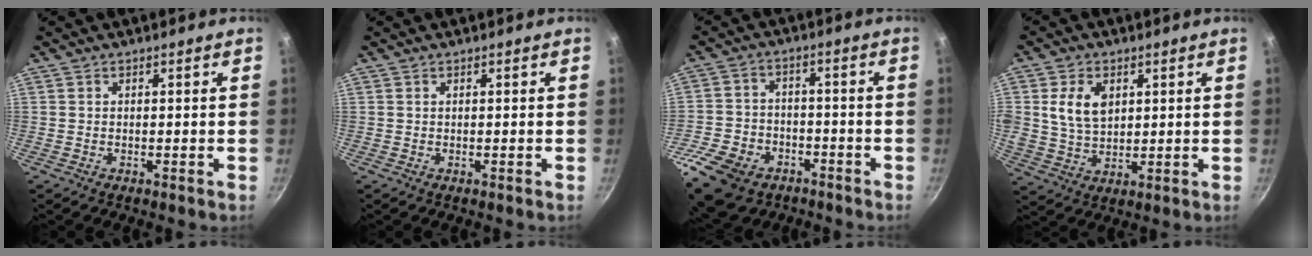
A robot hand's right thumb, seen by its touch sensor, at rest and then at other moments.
{"total": 0.0}
{"total": 16.4, "force": [-8.6, 11.2, 8.2], "torque": [-0.158, 0.038, -0.147]}
{"total": 8.6, "force": [2.4, 5.9, 5.8], "torque": [-0.098, -0.013, 0.047]}